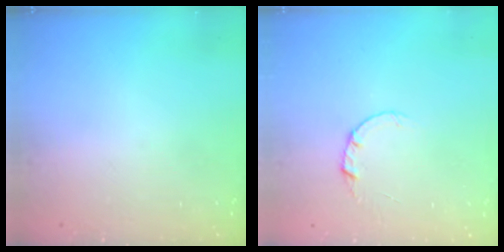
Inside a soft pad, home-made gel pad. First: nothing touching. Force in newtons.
{"total": 2.0, "press": 2.0, "slide": 0.2}